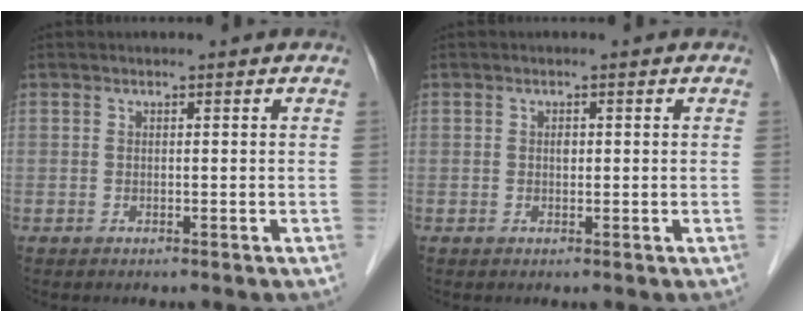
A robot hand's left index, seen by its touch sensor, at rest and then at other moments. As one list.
[{"total": 0.8, "force": [0.1, 0.5, 0.6], "torque": [-0.011, 0.001, 0.002]}]